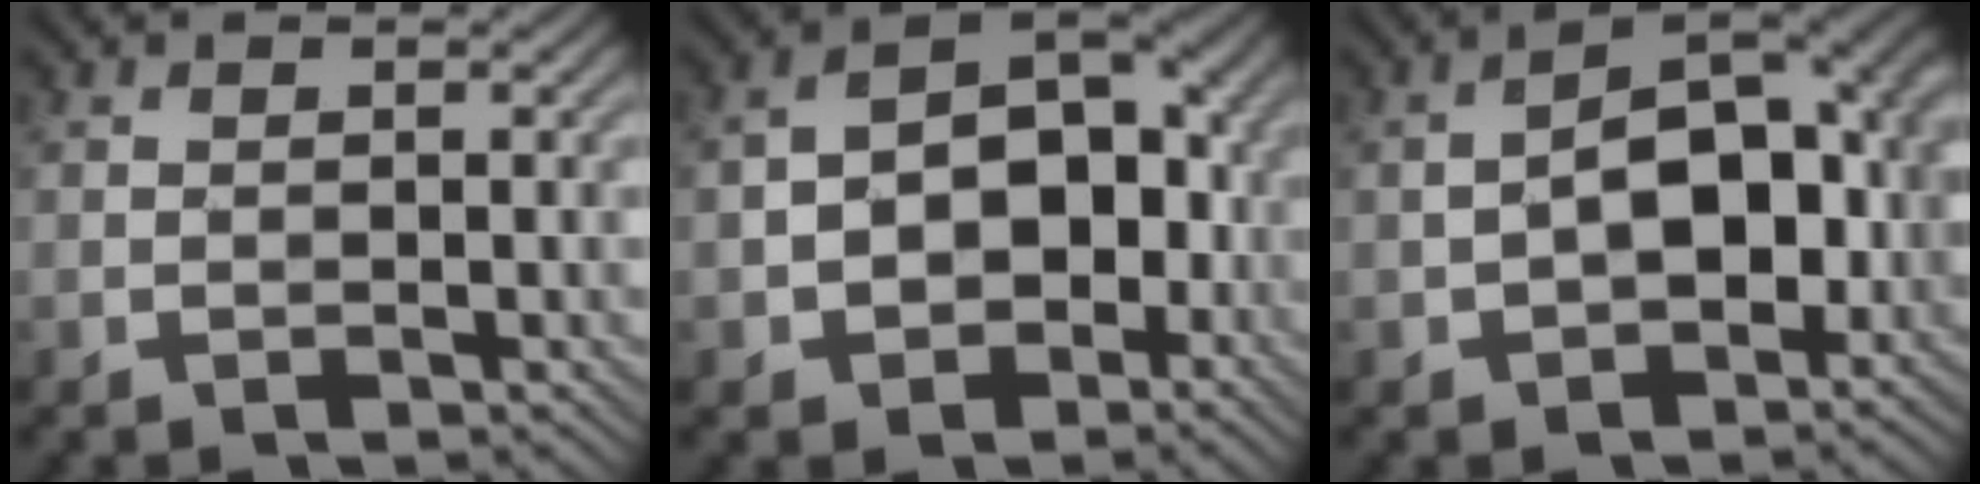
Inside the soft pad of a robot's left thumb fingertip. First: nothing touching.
{"total": 11.0, "force": [-2.4, 7.4, 7.8], "torque": [-0.126, -0.002, -0.050]}
{"total": 12.3, "force": [-1.8, 7.5, 9.6], "torque": [-0.140, 0.002, -0.030]}